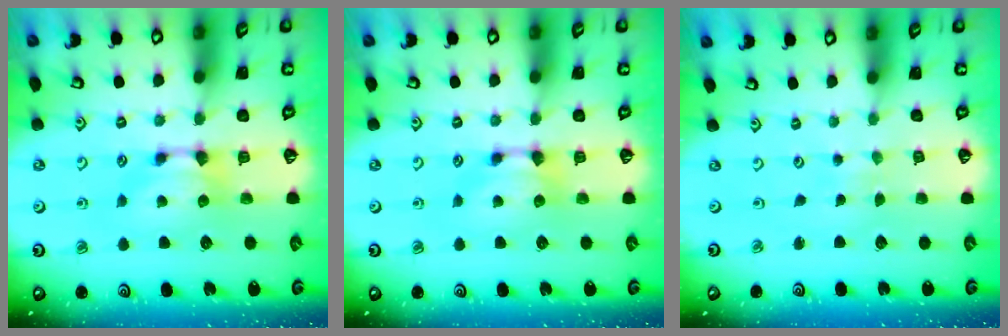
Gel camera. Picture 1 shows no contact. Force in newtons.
{"total": 0.0}
{"total": 5.6, "press": 5.6, "slide": 0.2}